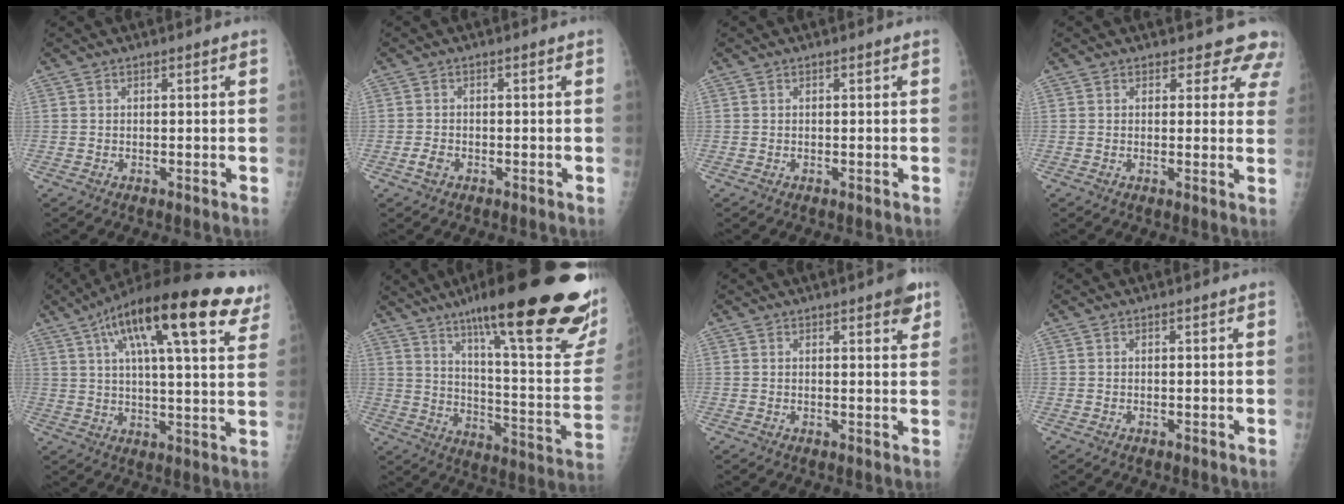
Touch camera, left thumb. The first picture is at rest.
{"total": 1.8, "force": [-1.0, 1.2, 1.0], "torque": [-0.021, 0.003, -0.019]}
{"total": 0.0}
{"total": 7.1, "force": [6.2, 3.4, 0.6], "torque": [0.045, -0.025, 0.041]}
{"total": 25.8, "force": [13.4, 7.1, 20.9], "torque": [-0.308, 0.003, 0.196]}
{"total": 34.3, "force": [21.7, 6.3, 25.8], "torque": [-0.276, -0.072, 0.310]}
{"total": 4.2, "force": [2.5, 1.2, 3.1], "torque": [-0.028, -0.009, 0.026]}
{"total": 0.0}